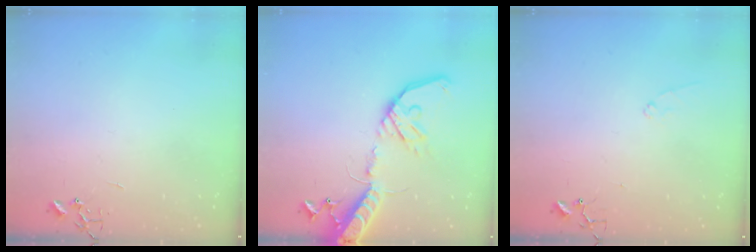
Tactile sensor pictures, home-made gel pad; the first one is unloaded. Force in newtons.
{"total": 17.9, "press": 17.6, "slide": 3.7}
{"total": 6.8, "press": 6.8, "slide": 0.7}